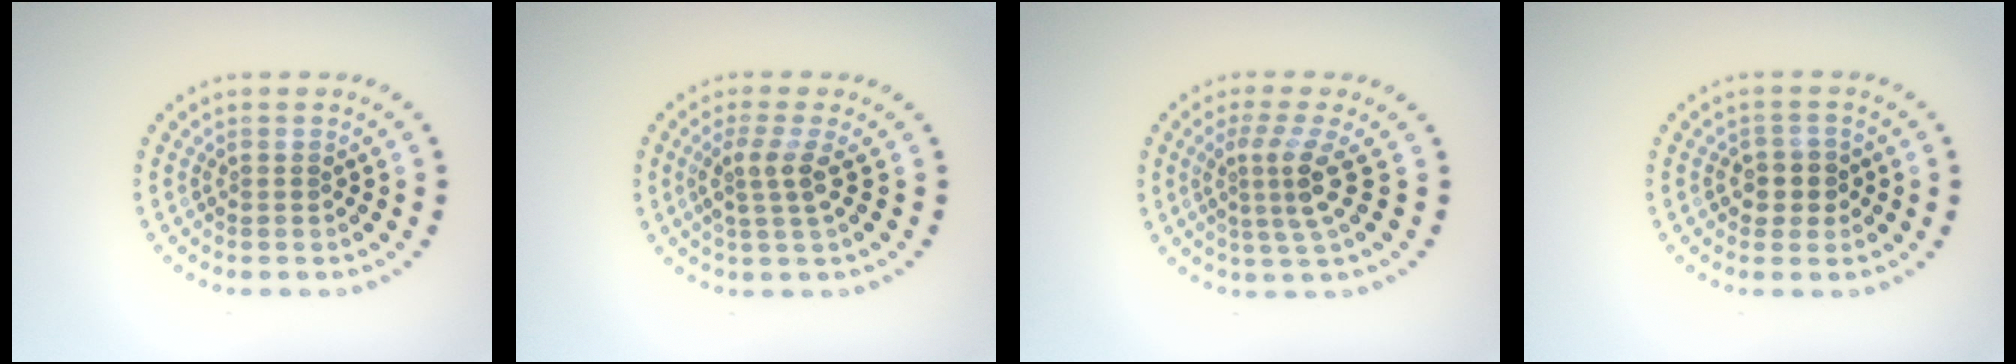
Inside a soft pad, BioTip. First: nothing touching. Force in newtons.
{"total": 2.6, "press": 2.0, "slide": 1.7}
{"total": 3.3, "press": 2.3, "slide": 2.4}
{"total": 2.3, "press": 2.1, "slide": 1.0}